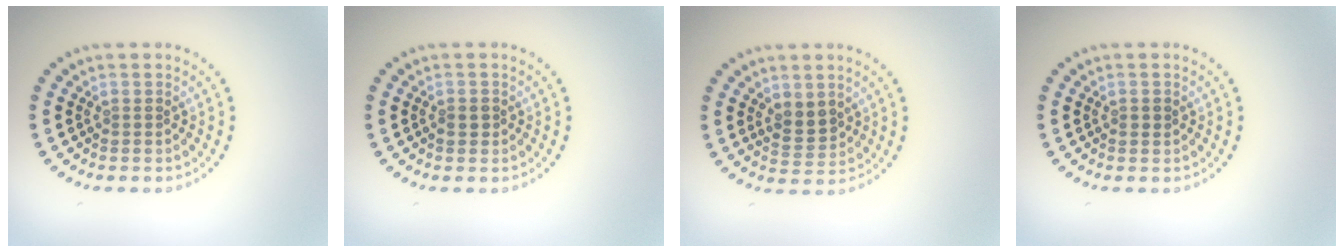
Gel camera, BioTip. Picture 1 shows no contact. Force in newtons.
{"total": 1.1, "press": 1.1, "slide": 0.3}
{"total": 2.2, "press": 2.1, "slide": 0.7}
{"total": 0.8, "press": 0.8, "slide": 0.3}